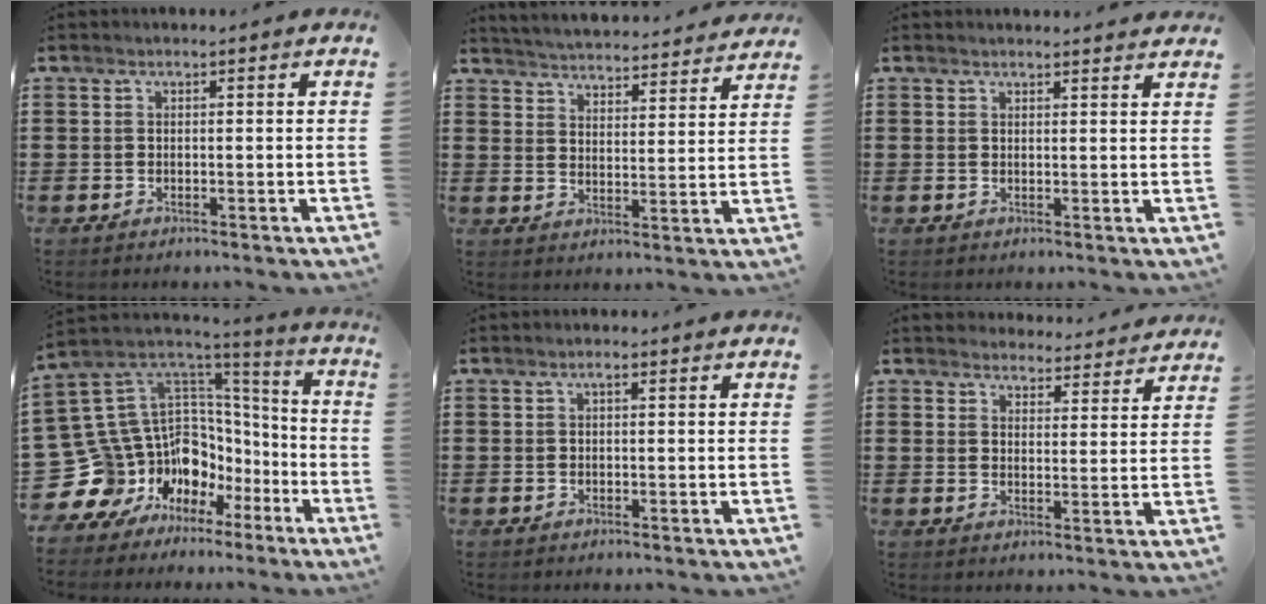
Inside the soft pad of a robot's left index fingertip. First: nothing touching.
{"total": 4.2, "force": [4.2, -0.5, -0.2], "torque": [-0.019, -0.036, 0.069]}
{"total": 1.4, "force": [1.4, 0.1, 0.2], "torque": [-0.007, 0.001, 0.027]}
{"total": 12.3, "force": [-4.4, 11.1, 2.9], "torque": [-0.110, -0.039, -0.040]}
{"total": 1.0, "force": [-0.1, 0.3, 0.9], "torque": [-0.018, 0.001, -0.001]}
{"total": 4.1, "force": [4.1, 0.4, 0.0], "torque": [-0.008, -0.023, 0.072]}